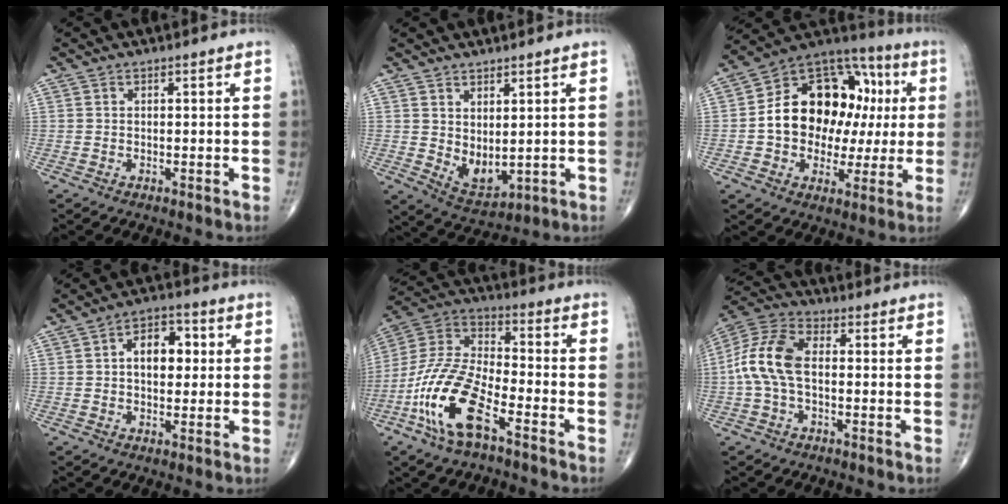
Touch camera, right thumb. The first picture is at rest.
{"total": 6.0, "force": [1.2, 3.2, 5.0], "torque": [-0.072, -0.024, 0.040]}
{"total": 21.8, "force": [1.7, 15.5, 15.3], "torque": [-0.189, 0.046, 0.028]}
{"total": 7.8, "force": [1.0, 5.1, 5.9], "torque": [-0.064, 0.016, 0.009]}
{"total": 16.5, "force": [-8.0, 6.3, 13.0], "torque": [-0.275, 0.041, -0.159]}
{"total": 10.6, "force": [-1.0, 5.3, 9.2], "torque": [-0.206, 0.030, -0.027]}